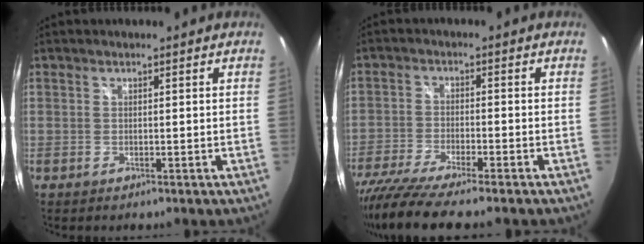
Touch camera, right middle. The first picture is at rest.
{"total": 11.7, "force": [-9.8, 1.0, 6.4], "torque": [-0.142, -0.045, -0.173]}